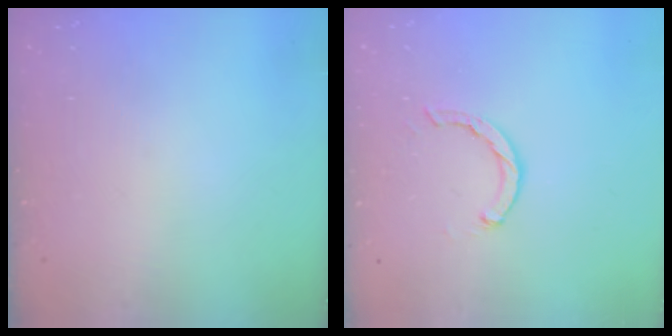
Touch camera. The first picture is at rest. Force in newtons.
{"total": 2.1, "press": 2.1, "slide": 0.3}